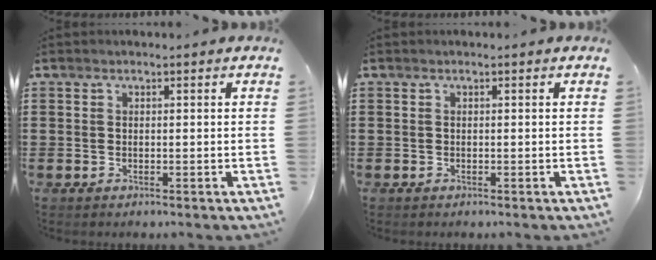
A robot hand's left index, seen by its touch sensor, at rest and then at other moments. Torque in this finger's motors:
{"motor_torque": [0.00, 0.00, 0.01, -0.01]}